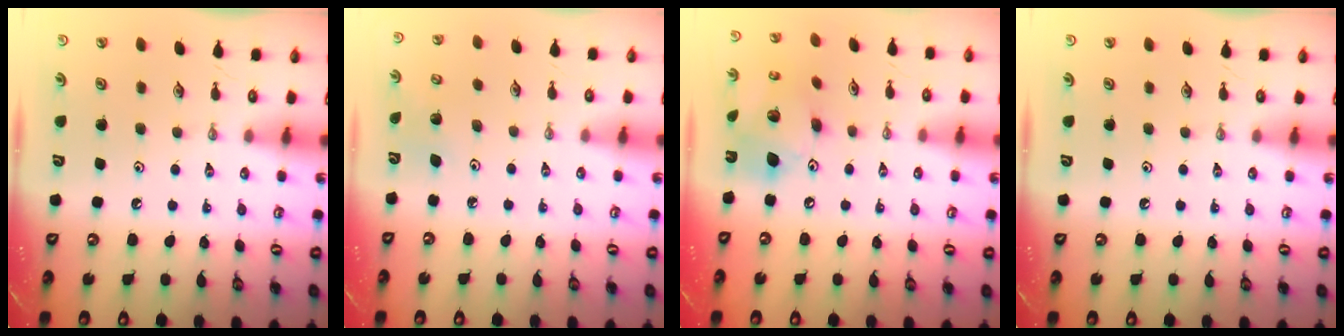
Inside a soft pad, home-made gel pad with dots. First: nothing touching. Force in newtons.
{"total": 4.5, "press": 4.5, "slide": 0.2}
{"total": 14.5, "press": 14.4, "slide": 1.0}
{"total": 0.0}